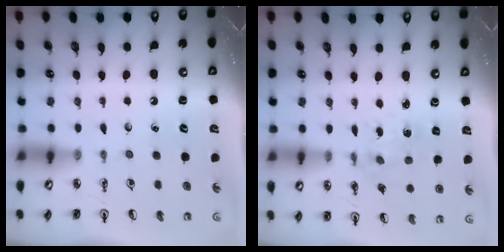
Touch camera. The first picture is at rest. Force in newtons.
{"total": 1.8, "press": 1.8, "slide": 0.3}